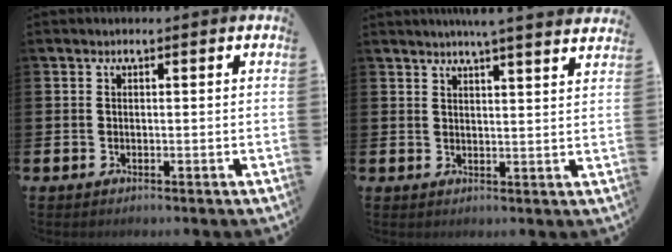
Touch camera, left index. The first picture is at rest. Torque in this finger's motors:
{"motor_torque": [0.94, -1.20, 0.10, 0.17]}